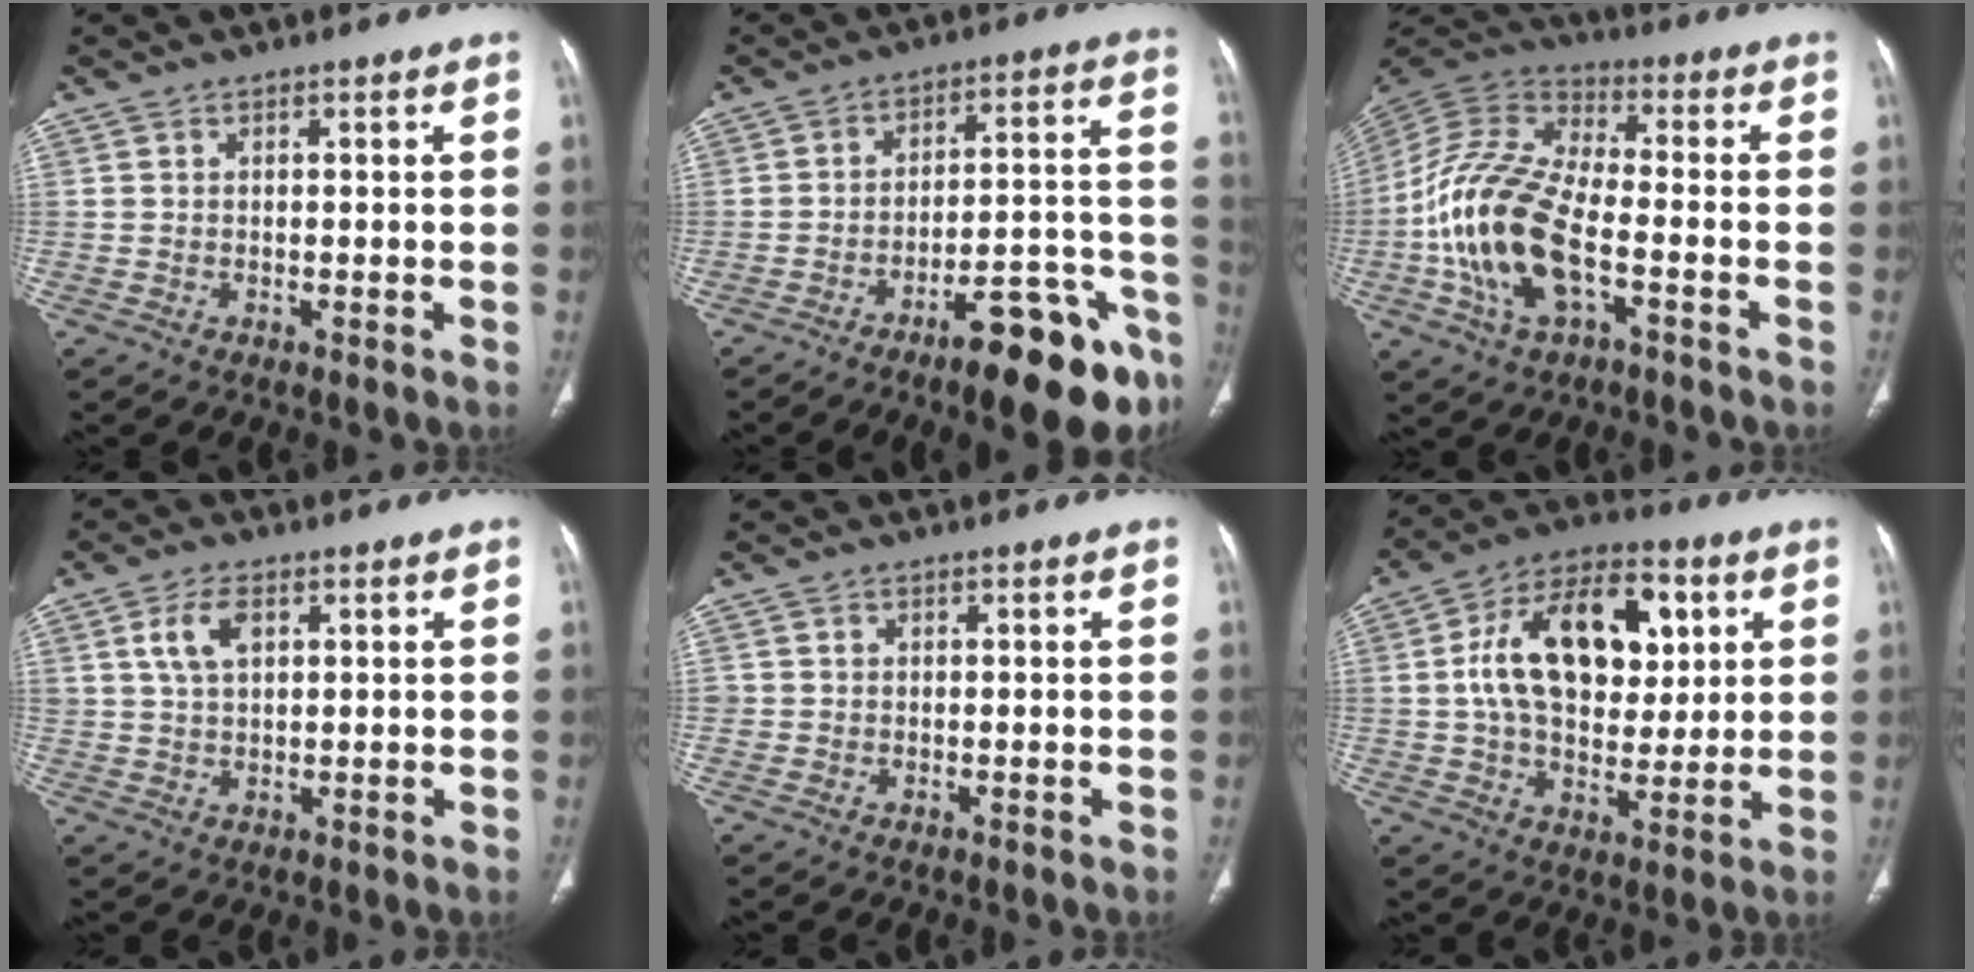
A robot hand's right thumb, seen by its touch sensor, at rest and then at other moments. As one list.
[{"total": 17.3, "force": [-10.9, 4.0, 12.9], "torque": [-0.121, 0.088, -0.157]}, {"total": 18.3, "force": [-5.0, 9.0, 15.2], "torque": [-0.307, 0.028, -0.095]}, {"total": 5.5, "force": [2.0, 3.2, 4.0], "torque": [-0.077, 0.000, 0.040]}, {"total": 1.2, "force": [0.0, 1.2, 0.0], "torque": [0.009, 0.005, -0.001]}, {"total": 21.0, "force": [4.7, 12.8, 16.0], "torque": [-0.229, 0.008, 0.075]}]